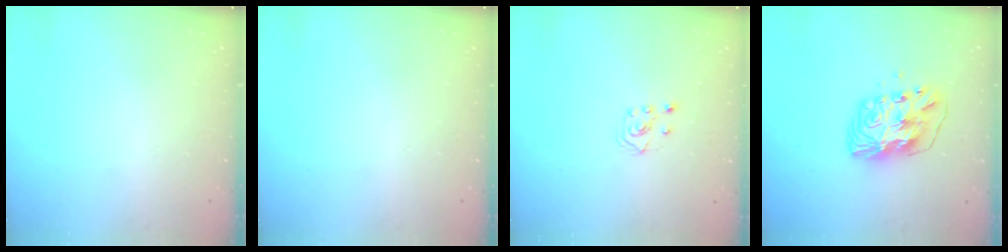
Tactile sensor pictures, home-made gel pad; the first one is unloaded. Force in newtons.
{"total": 0.0}
{"total": 3.8, "press": 3.8, "slide": 0.3}
{"total": 10.1, "press": 10.0, "slide": 1.2}